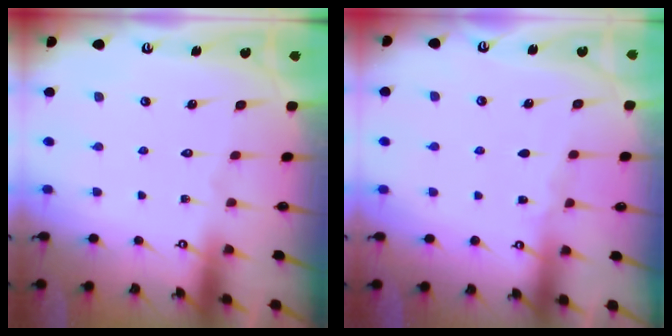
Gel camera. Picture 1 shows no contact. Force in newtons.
{"total": 2.8, "press": 2.8, "slide": 0.4}